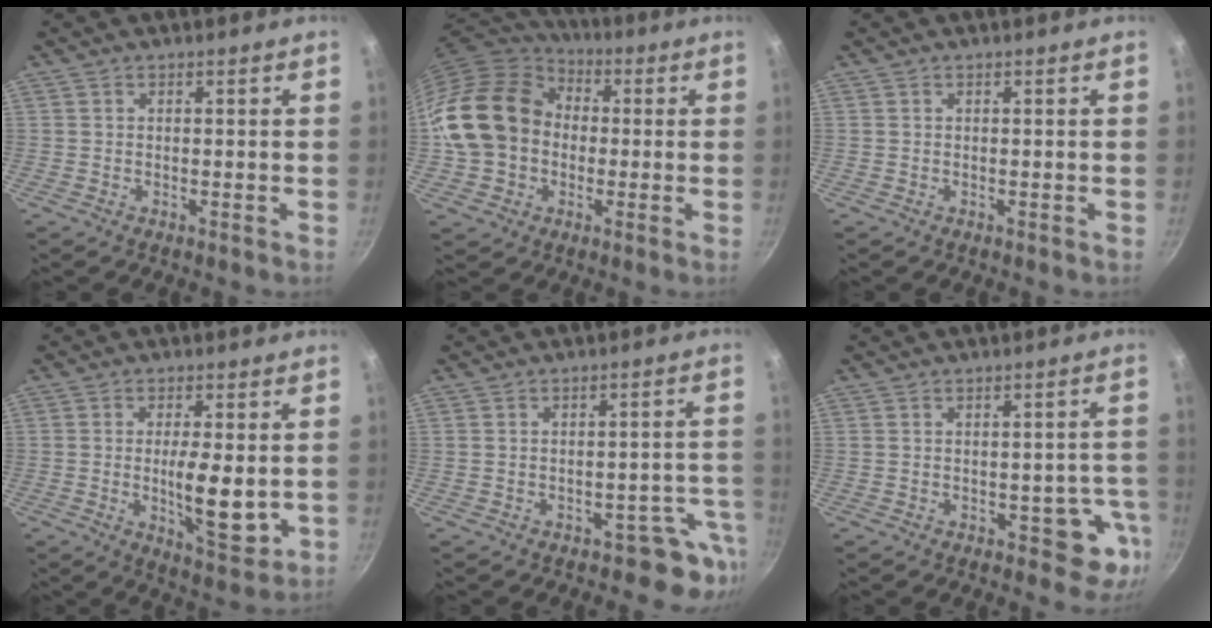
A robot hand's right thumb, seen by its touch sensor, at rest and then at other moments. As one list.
[{"total": 19.2, "force": [0.1, 15.5, 11.3], "torque": [-0.199, 0.045, 0.000]}, {"total": 0.0}, {"total": 10.3, "force": [-0.7, 3.5, 9.7], "torque": [-0.150, -0.015, -0.002]}, {"total": 5.5, "force": [-3.7, 3.4, 2.1], "torque": [0.034, 0.050, -0.042]}, {"total": 7.2, "force": [-2.5, 4.1, 5.3], "torque": [-0.007, 0.020, -0.028]}]